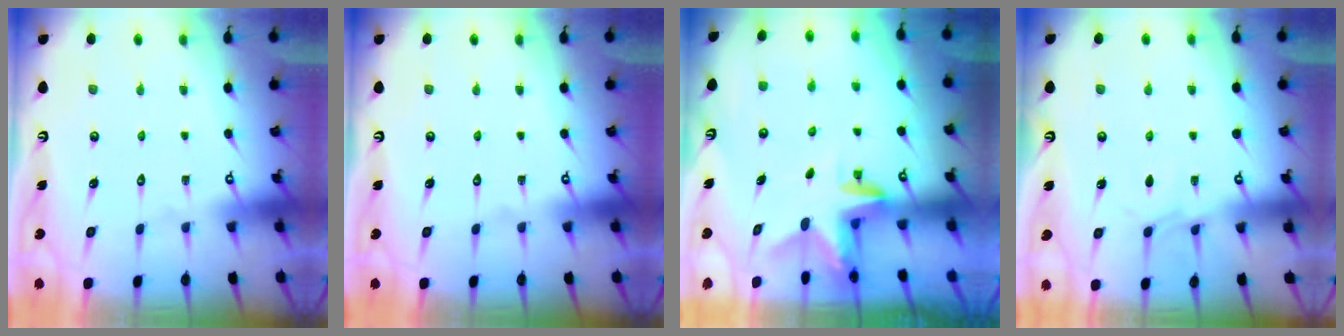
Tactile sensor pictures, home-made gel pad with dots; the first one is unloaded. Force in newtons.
{"total": 0.0}
{"total": 2.9, "press": 2.9, "slide": 0.2}
{"total": 4.7, "press": 4.7, "slide": 0.5}